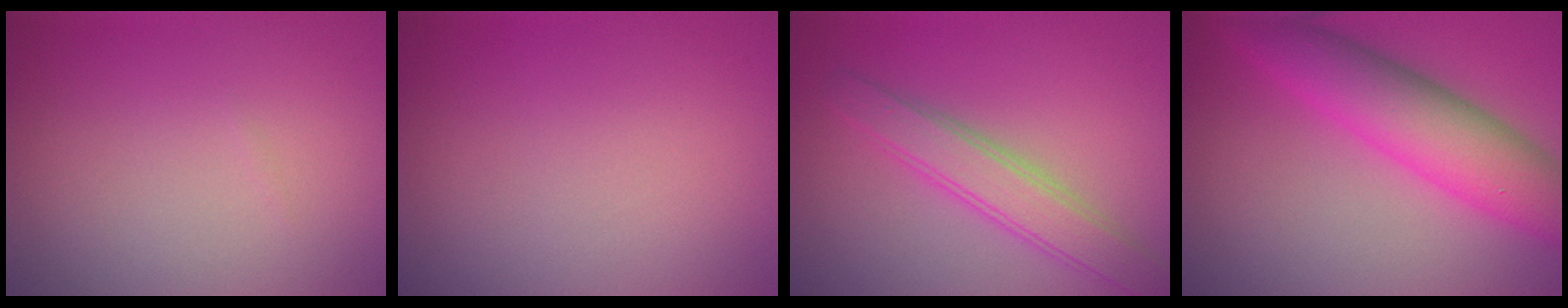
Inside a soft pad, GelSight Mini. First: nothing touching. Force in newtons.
{"total": 0.0}
{"total": 3.7, "press": 3.7, "slide": 0.0}
{"total": 7.0, "press": 7.0, "slide": 0.1}